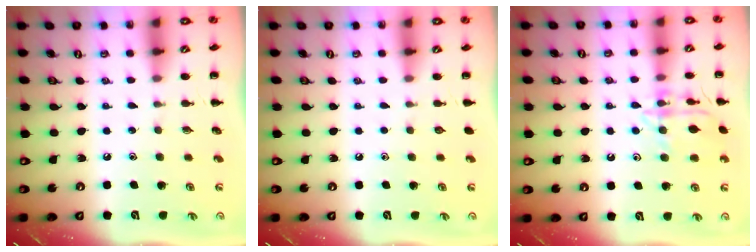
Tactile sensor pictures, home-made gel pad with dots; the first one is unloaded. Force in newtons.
{"total": 0.0}
{"total": 13.7, "press": 13.7, "slide": 0.4}